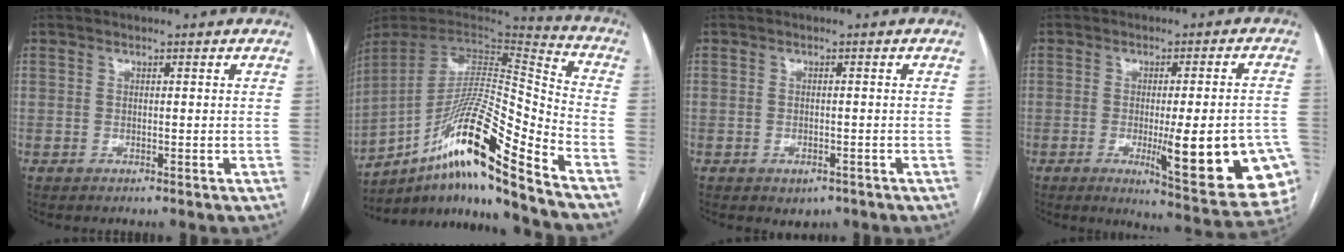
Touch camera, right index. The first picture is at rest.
{"total": 20.7, "force": [-13.8, -0.1, 15.4], "torque": [-0.274, 0.002, -0.251]}
{"total": 2.3, "force": [-1.3, 1.5, 1.1], "torque": [-0.011, 0.001, -0.007]}
{"total": 17.5, "force": [-4.9, 3.0, 16.5], "torque": [-0.130, -0.003, -0.046]}